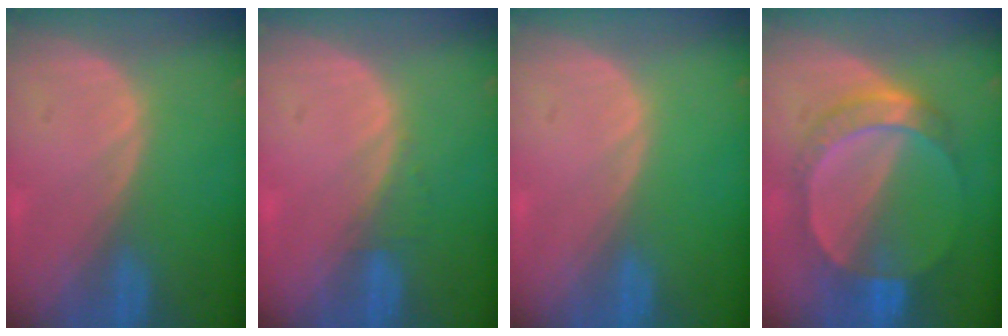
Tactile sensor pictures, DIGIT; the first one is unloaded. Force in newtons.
{"total": 1.2, "press": 1.1, "slide": 0.4}
{"total": 0.0}
{"total": 6.8, "press": 6.8, "slide": 0.3}